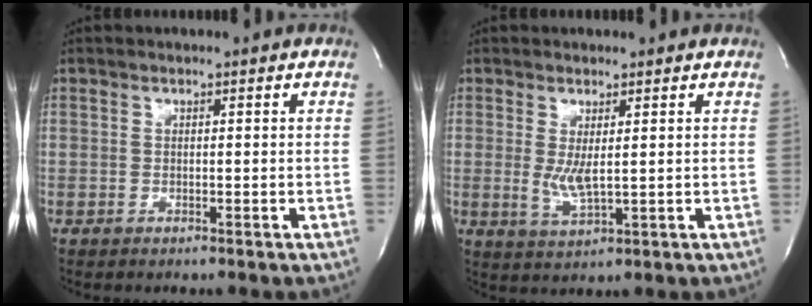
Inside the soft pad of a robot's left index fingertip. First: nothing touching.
{"total": 3.4, "force": [-0.1, 0.8, 3.3], "torque": [-0.069, -0.018, 0.008]}